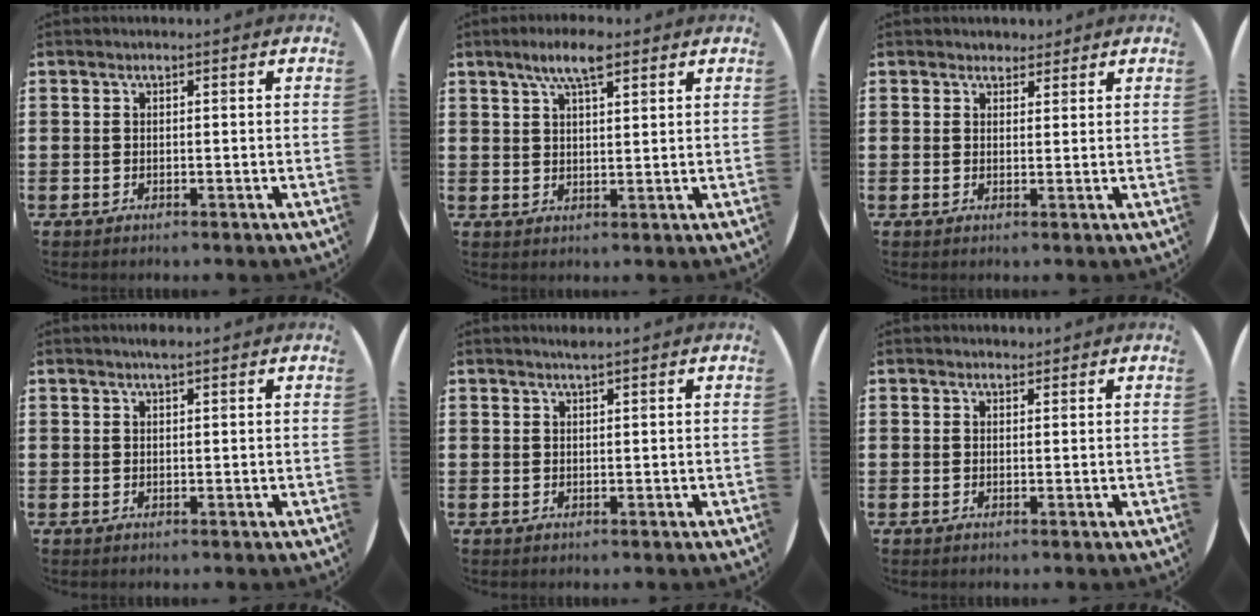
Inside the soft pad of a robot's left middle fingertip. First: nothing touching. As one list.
[{"total": 5.7, "force": [4.0, 1.5, 3.7], "torque": [-0.071, 0.001, 0.067]}, {"total": 1.9, "force": [1.8, 0.8, -0.1], "torque": [0.007, 0.000, 0.033]}, {"total": 1.0, "force": [0.9, 0.0, 0.5], "torque": [-0.009, 0.002, 0.016]}, {"total": 0.9, "force": [0.9, -0.2, 0.3], "torque": [-0.002, -0.001, 0.016]}, {"total": 0.8, "force": [0.8, 0.2, -0.1], "torque": [0.010, -0.001, 0.014]}]